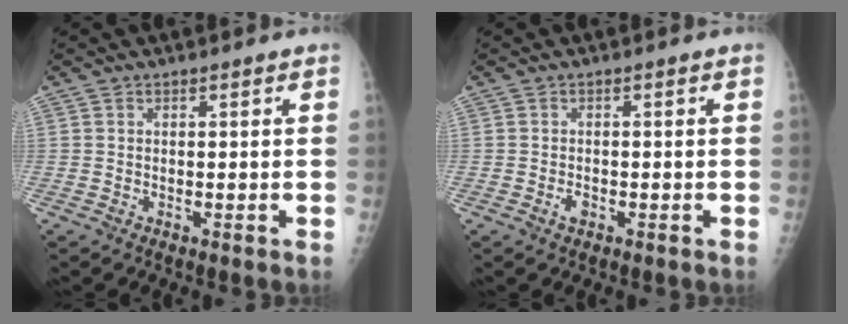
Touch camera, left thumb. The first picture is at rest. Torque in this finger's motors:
{"motor_torque": [-0.43, -0.11, 0.21, 0.13, 0.00]}